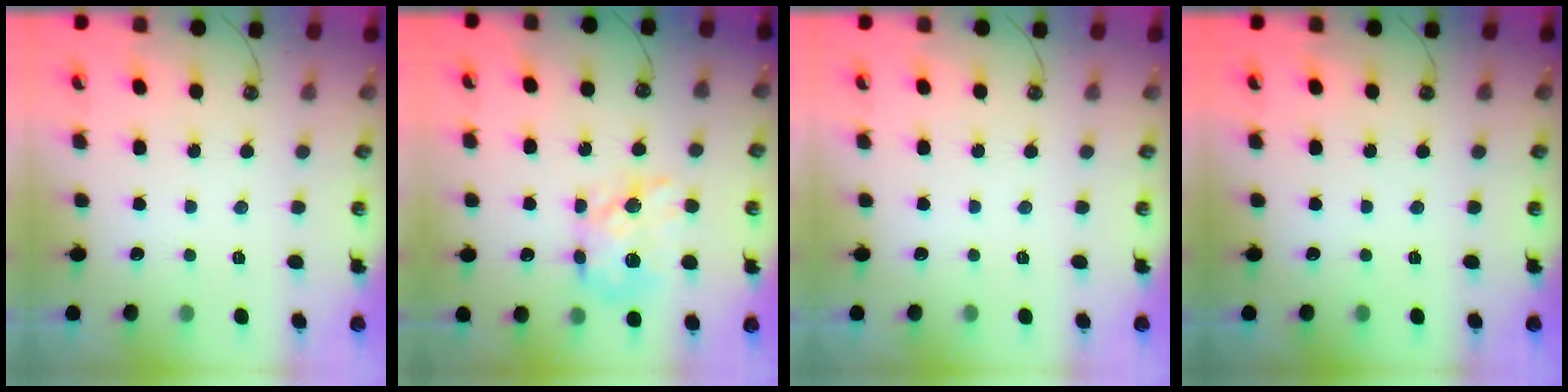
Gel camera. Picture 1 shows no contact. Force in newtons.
{"total": 11.2, "press": 11.2, "slide": 0.4}
{"total": 0.0}
{"total": 0.0}